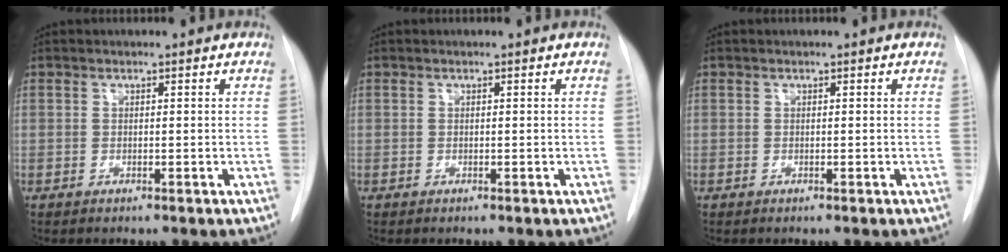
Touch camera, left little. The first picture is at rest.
{"total": 0.0}
{"total": 0.0}